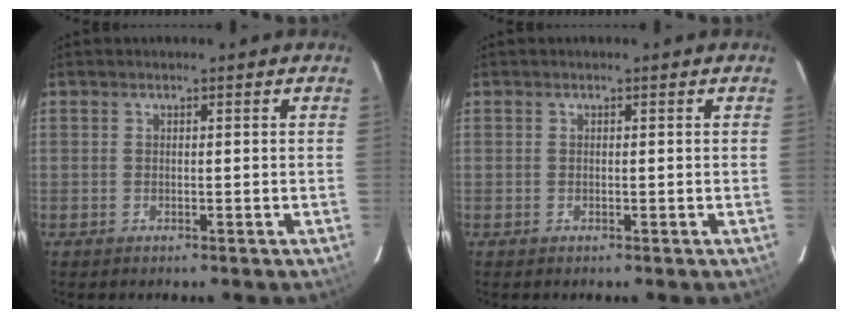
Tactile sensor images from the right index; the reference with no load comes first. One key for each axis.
{"total": 0.0}